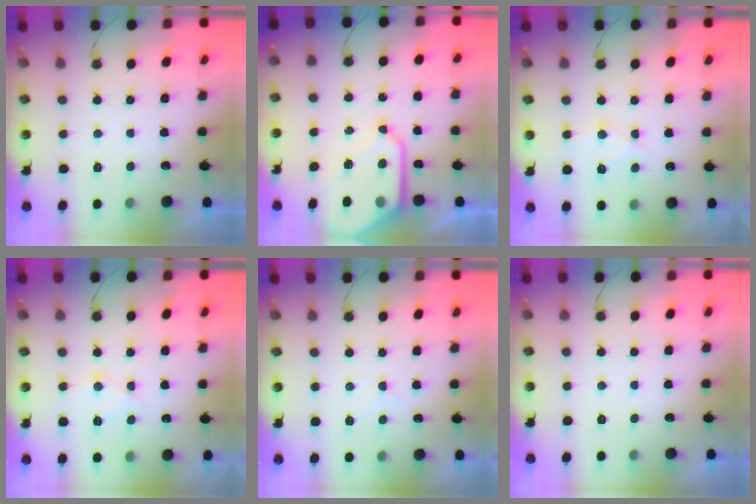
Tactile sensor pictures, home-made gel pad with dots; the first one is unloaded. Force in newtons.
{"total": 11.6, "press": 11.6, "slide": 0.9}
{"total": 9.2, "press": 9.1, "slide": 0.7}
{"total": 9.2, "press": 9.1, "slide": 0.7}
{"total": 5.5, "press": 5.5, "slide": 0.6}
{"total": 0.0}